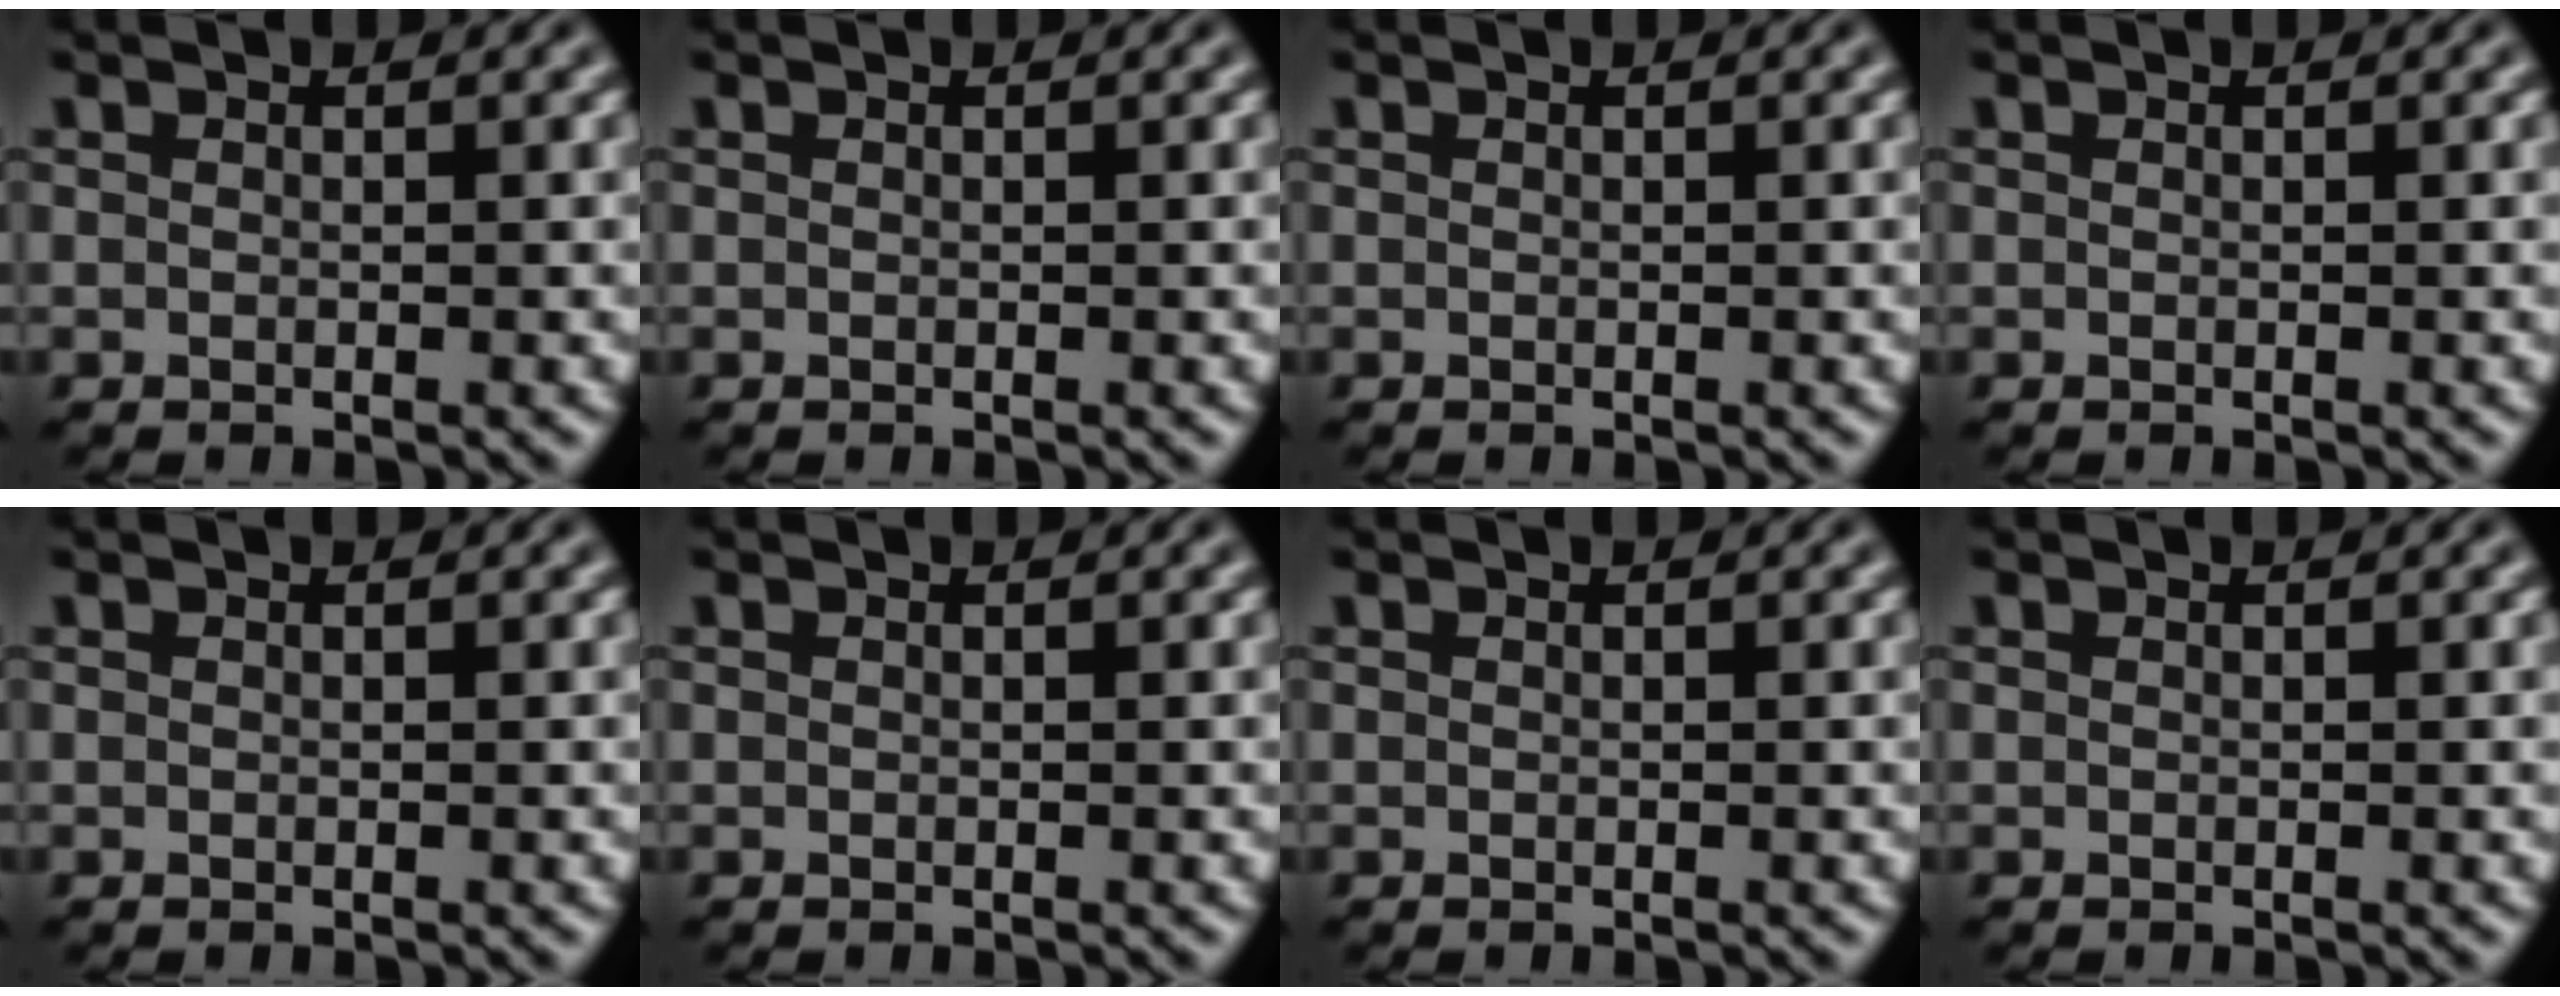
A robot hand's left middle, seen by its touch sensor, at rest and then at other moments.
{"total": 0.0}
{"total": 0.0}
{"total": 0.0}
{"total": 0.0}
{"total": 0.0}
{"total": 0.0}
{"total": 0.0}